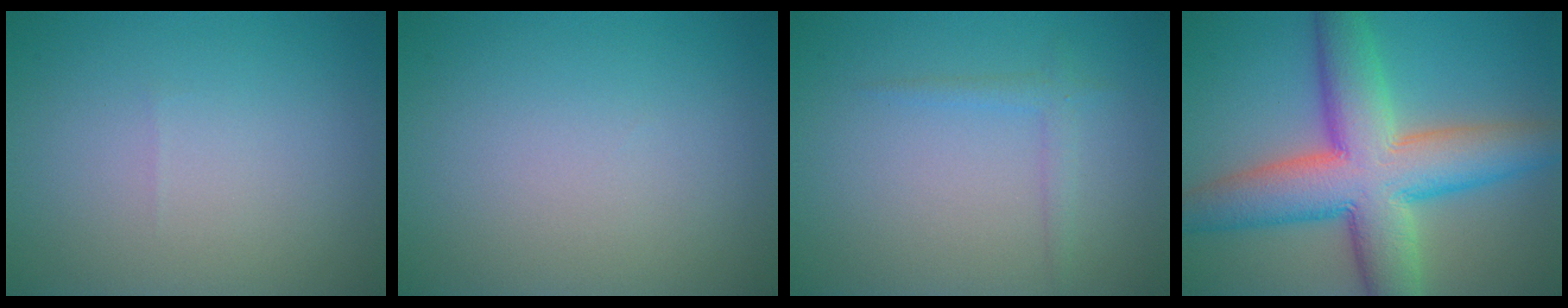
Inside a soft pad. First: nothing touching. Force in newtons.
{"total": 0.0}
{"total": 1.4, "press": 1.4, "slide": 0.0}
{"total": 11.5, "press": 11.5, "slide": 0.4}